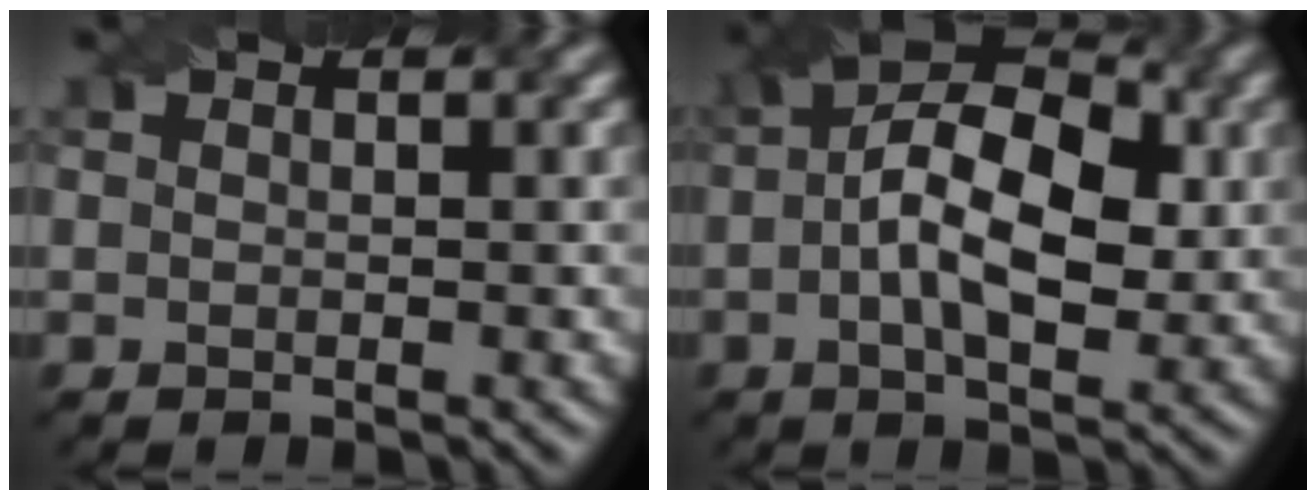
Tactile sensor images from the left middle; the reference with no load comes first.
{"total": 8.6, "force": [-0.2, 4.7, 7.2], "torque": [-0.112, 0.019, 0.003]}